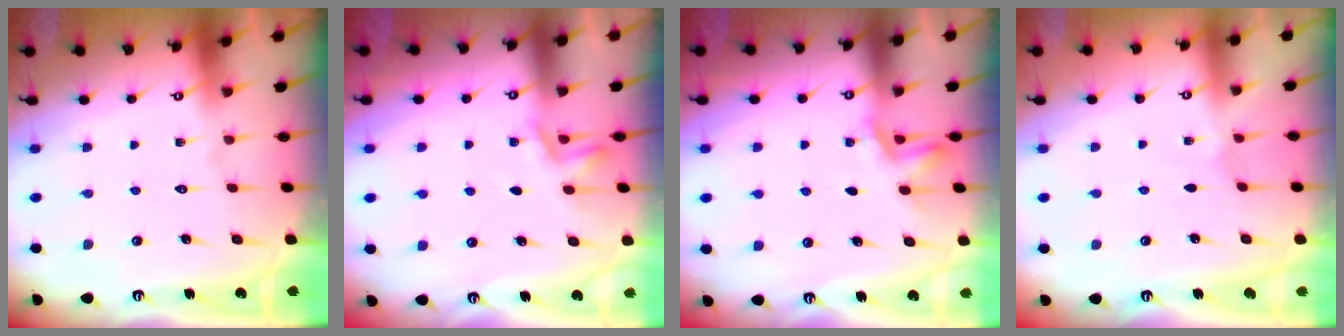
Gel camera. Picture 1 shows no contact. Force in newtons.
{"total": 2.7, "press": 2.3, "slide": 1.5}
{"total": 2.3, "press": 2.0, "slide": 1.0}
{"total": 0.6, "press": 0.6, "slide": 0.2}